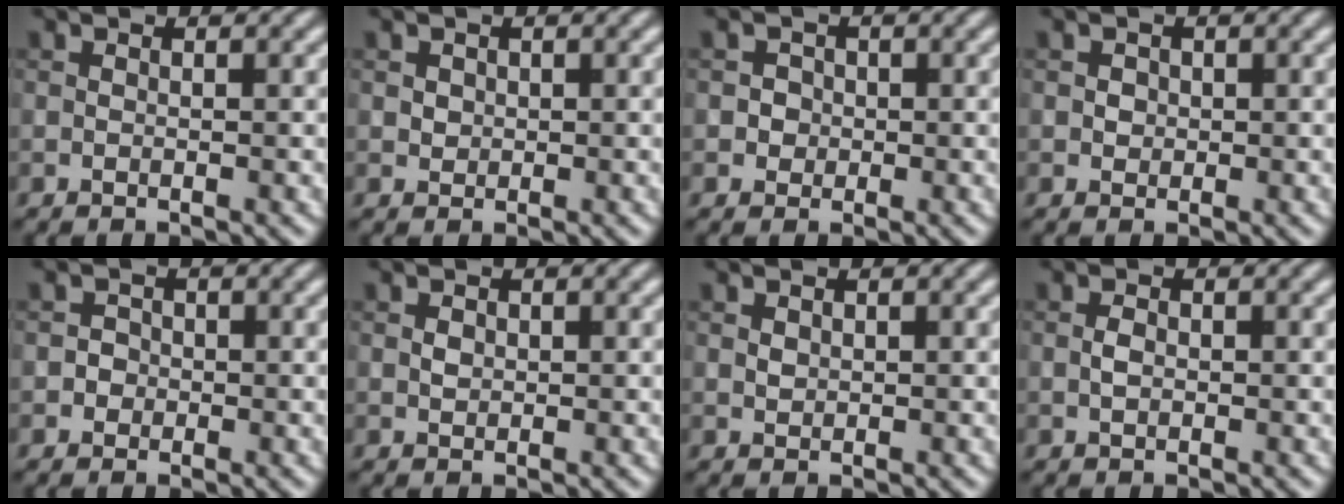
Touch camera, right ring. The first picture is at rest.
{"total": 0.9, "force": [0.3, 0.8, 0.2], "torque": [-0.001, -0.003, 0.007]}
{"total": 1.4, "force": [0.1, 1.4, 0.4], "torque": [0.012, 0.002, 0.001]}
{"total": 0.9, "force": [0.2, 0.8, 0.2], "torque": [0.001, -0.001, 0.002]}
{"total": 1.2, "force": [-0.1, 1.2, 0.2], "torque": [0.016, 0.001, -0.010]}
{"total": 0.7, "force": [0.1, 0.6, 0.4], "torque": [-0.009, -0.001, 0.002]}
{"total": 0.7, "force": [0.3, 0.5, 0.2], "torque": [-0.005, -0.002, 0.008]}
{"total": 1.0, "force": [-0.1, 0.6, 0.7], "torque": [-0.015, 0.000, -0.003]}